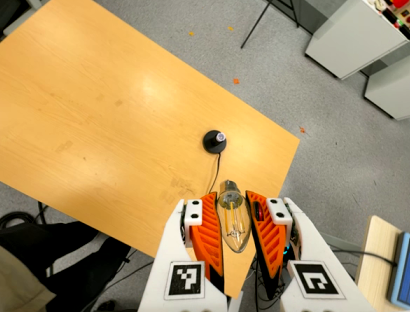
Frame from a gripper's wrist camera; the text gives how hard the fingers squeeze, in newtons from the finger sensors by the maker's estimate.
{"total": 21.6, "left": 23.5, "right": 19.7}